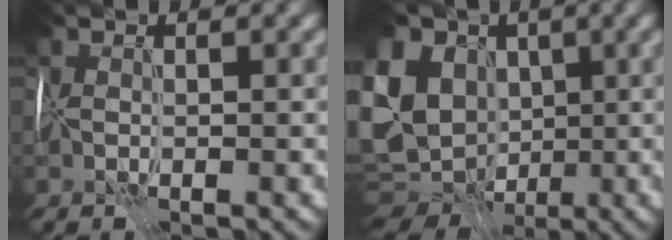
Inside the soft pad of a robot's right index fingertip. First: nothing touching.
{"total": 16.4, "force": [-0.9, 13.7, 9.0], "torque": [-0.221, 0.010, -0.028]}